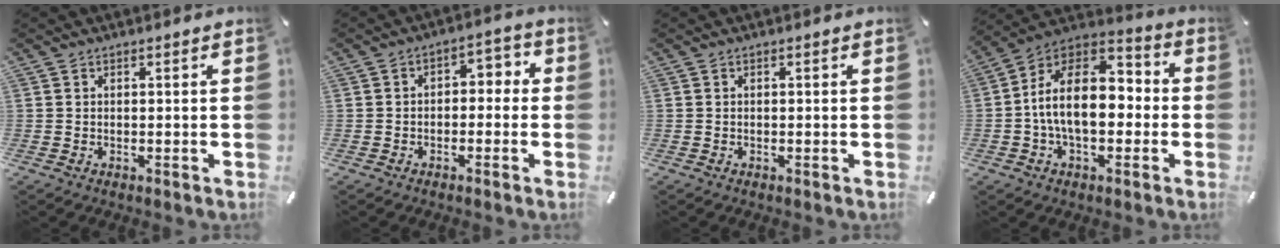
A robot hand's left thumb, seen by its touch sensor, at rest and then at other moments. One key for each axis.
{"total": 3.8, "fx": -2.1, "fy": 2.6, "fz": 1.9, "tx": -0.028, "ty": 0.013, "tz": -0.047}
{"total": 0.0}
{"total": 16.7, "fx": -1.9, "fy": 10.9, "fz": 12.6, "tx": -0.227, "ty": 0.015, "tz": -0.037}